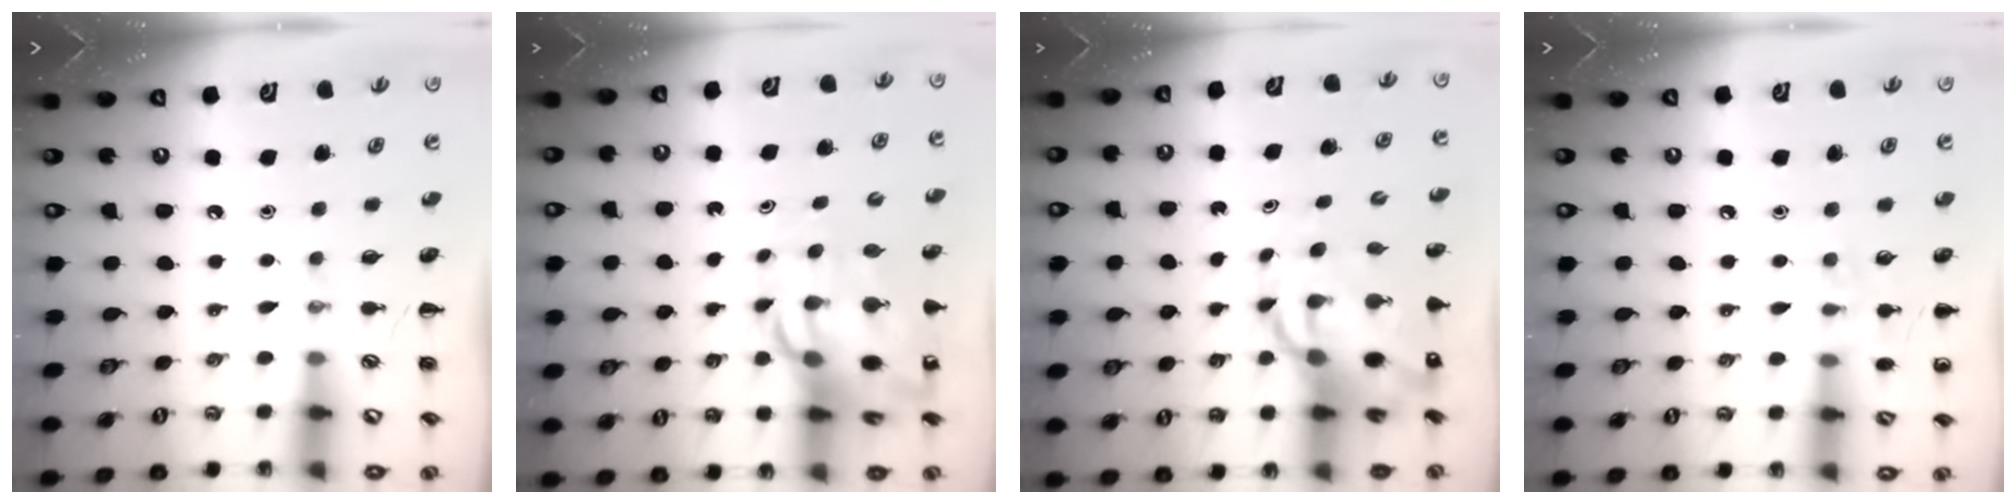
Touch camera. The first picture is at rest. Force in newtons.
{"total": 16.8, "press": 16.1, "slide": 4.6}
{"total": 11.8, "press": 11.3, "slide": 3.2}
{"total": 7.5, "press": 7.2, "slide": 1.9}